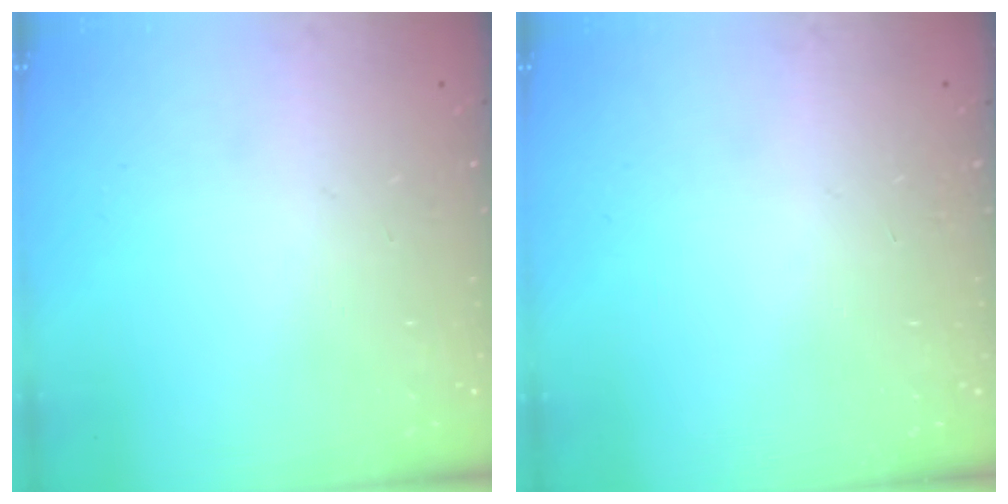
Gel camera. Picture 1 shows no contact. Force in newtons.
{"total": 0.0}